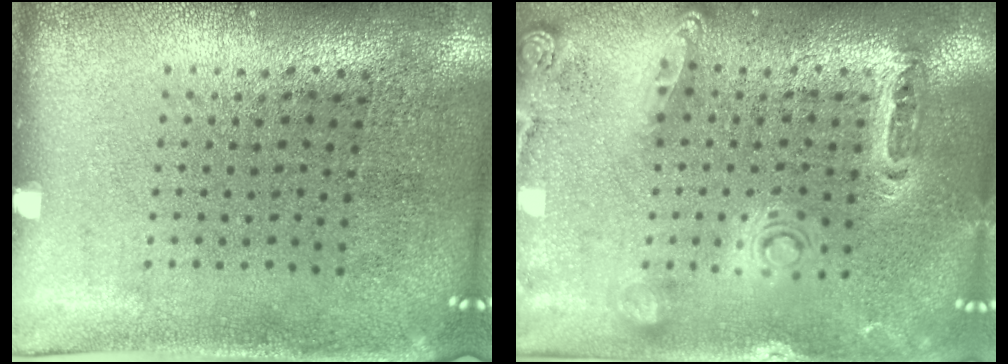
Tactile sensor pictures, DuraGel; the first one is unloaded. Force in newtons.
{"total": 1.0, "press": 1.0, "slide": 0.3}